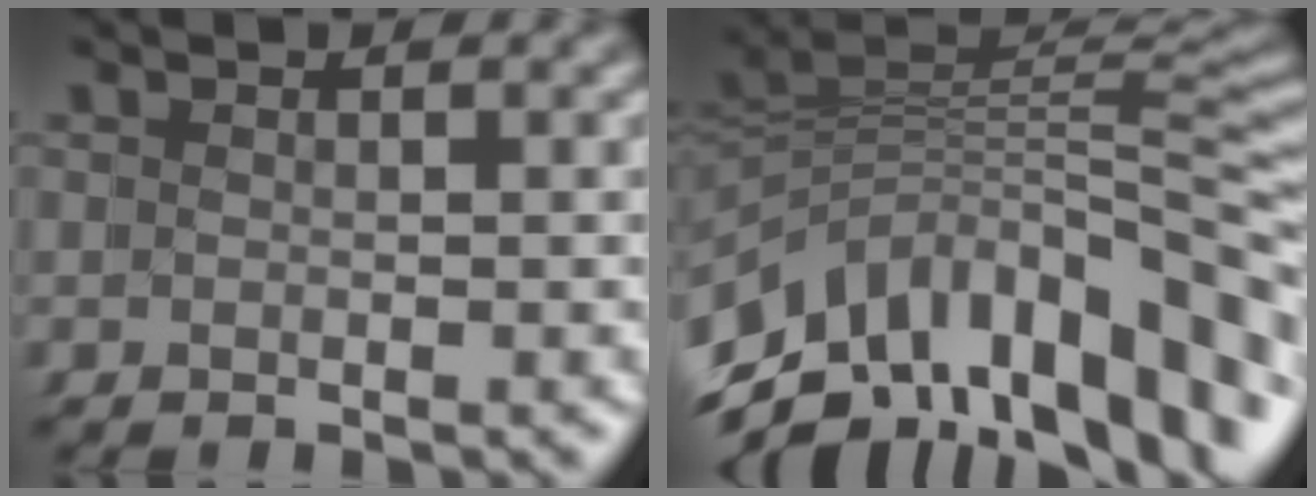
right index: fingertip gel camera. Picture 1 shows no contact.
{"total": 14.0, "force": [-4.1, 9.8, 9.0], "torque": [-0.187, -0.033, -0.061]}